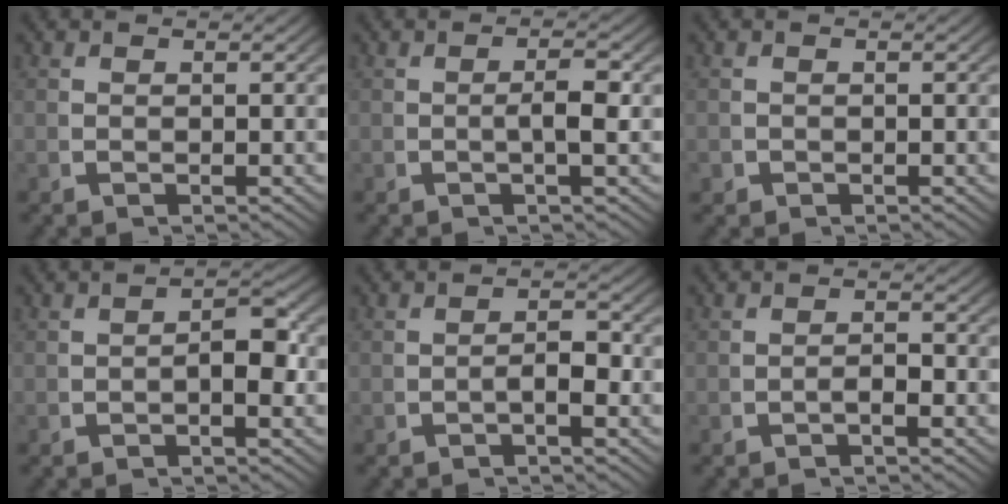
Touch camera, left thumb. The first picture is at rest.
{"total": 2.4, "force": [-0.1, 0.6, 2.3], "torque": [-0.045, 0.002, -0.004]}
{"total": 0.7, "force": [-0.3, 0.6, 0.0], "torque": [-0.005, -0.009, -0.003]}
{"total": 2.9, "force": [-0.4, 1.1, 2.7], "torque": [-0.042, 0.001, -0.006]}
{"total": 2.0, "force": [-0.8, 0.7, 1.7], "torque": [-0.032, -0.002, -0.012]}
{"total": 1.2, "force": [-0.9, 0.4, 0.7], "torque": [-0.013, -0.001, -0.016]}